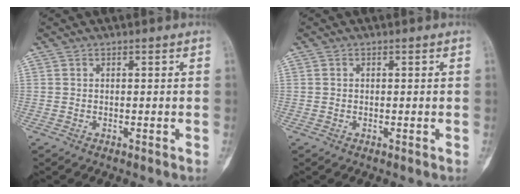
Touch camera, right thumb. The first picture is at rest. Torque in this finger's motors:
{"motor_torque": [-0.65, 0.03, -0.07, -0.09, -0.10]}